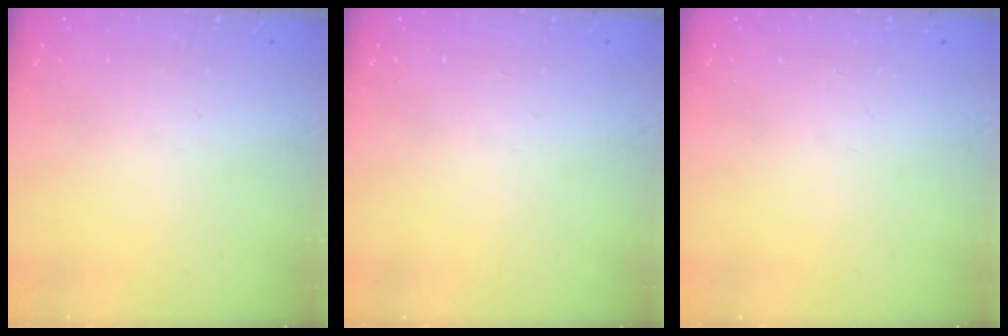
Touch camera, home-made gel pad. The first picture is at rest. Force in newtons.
{"total": 0.0}
{"total": 0.0}